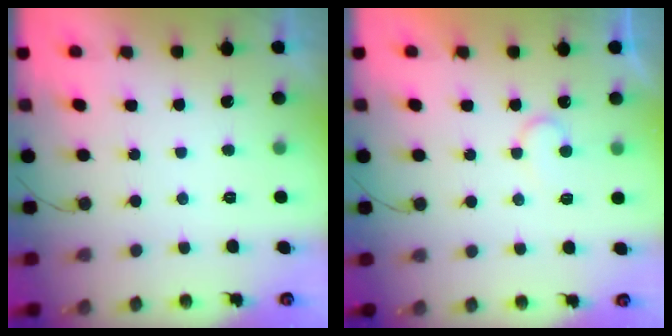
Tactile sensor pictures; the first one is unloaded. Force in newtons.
{"total": 8.4, "press": 8.4, "slide": 0.7}